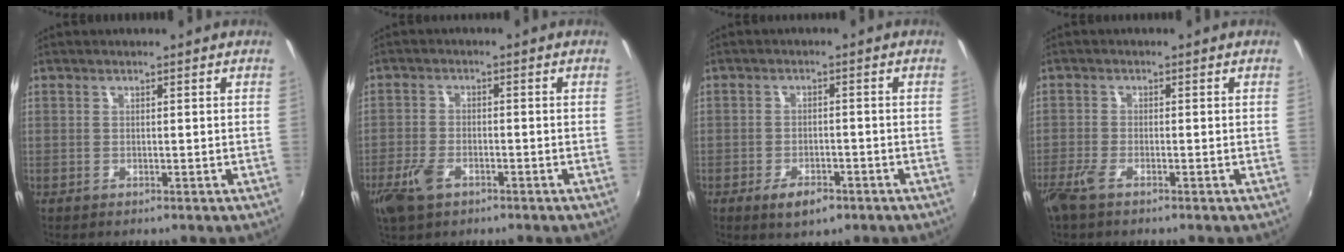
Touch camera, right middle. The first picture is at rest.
{"total": 6.2, "force": [-3.6, 3.3, 3.8], "torque": [-0.099, -0.007, -0.067]}
{"total": 5.2, "force": [-3.1, 2.4, 3.4], "torque": [-0.076, -0.009, -0.049]}
{"total": 3.2, "force": [-2.3, 0.8, 2.0], "torque": [-0.053, -0.006, -0.048]}